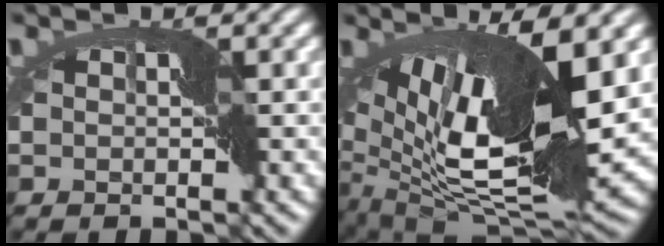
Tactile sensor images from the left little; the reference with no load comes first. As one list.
[{"total": 13.3, "force": [2.6, 4.4, 12.3], "torque": [-0.223, -0.006, 0.046]}]